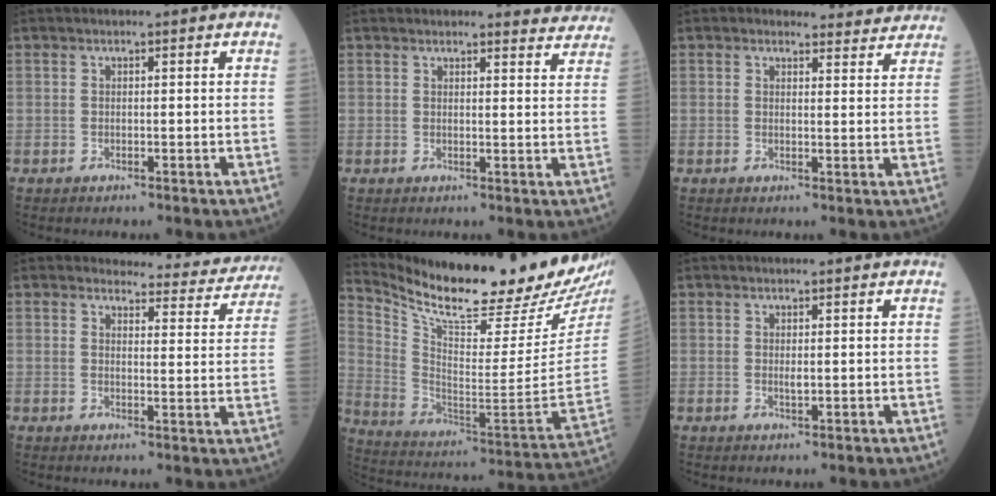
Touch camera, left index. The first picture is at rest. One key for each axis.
{"total": 6.9, "fx": 6.8, "fy": 1.0, "fz": 0.4, "tx": 0.015, "ty": -0.014, "tz": 0.051}
{"total": 5.6, "fx": 5.4, "fy": 1.6, "fz": -0.1, "tx": 0.014, "ty": -0.003, "tz": 0.042}
{"total": 12.1, "fx": 11.8, "fy": 2.7, "fz": 0.8, "tx": 0.021, "ty": -0.046, "tz": 0.109}
{"total": 27.0, "fx": 23.4, "fy": 3.0, "fz": 13.2, "tx": -0.241, "ty": -0.089, "tz": 0.343}
{"total": 1.1, "fx": 0.5, "fy": 0.2, "fz": 1.0, "tx": -0.024, "ty": 0.001, "tz": 0.009}